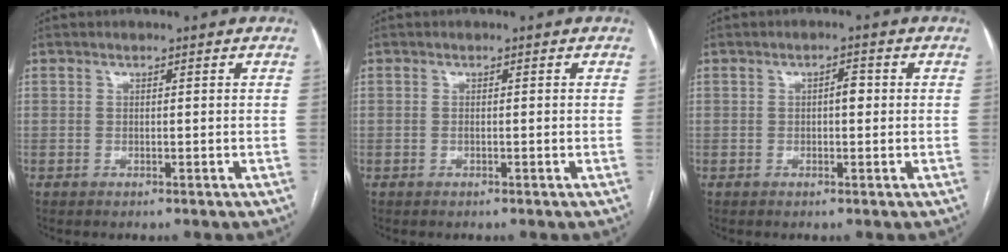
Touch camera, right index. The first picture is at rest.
{"total": 0.6, "force": [-0.1, 0.1, 0.6], "torque": [-0.010, 0.000, 0.001]}
{"total": 1.9, "force": [0.1, 0.8, 1.8], "torque": [-0.024, 0.006, -0.001]}